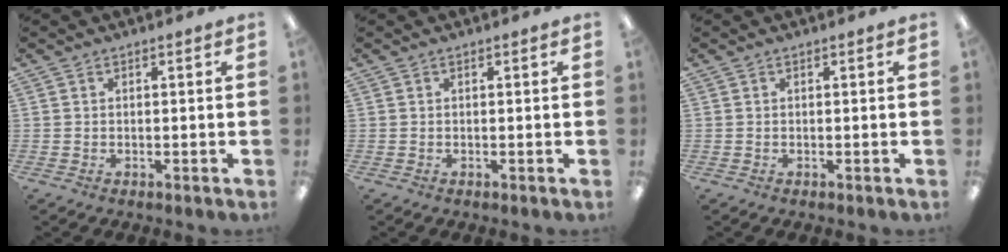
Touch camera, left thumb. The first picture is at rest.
{"total": 0.0}
{"total": 0.0}